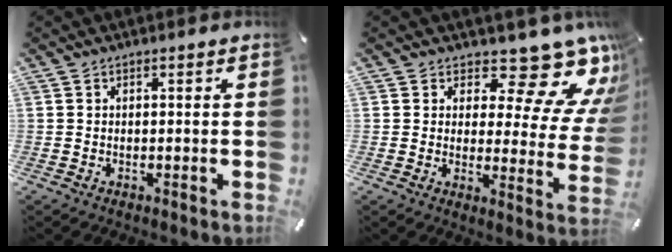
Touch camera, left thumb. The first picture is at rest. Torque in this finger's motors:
{"motor_torque": [0.25, 0.20, 0.15, -0.17, 0.01]}